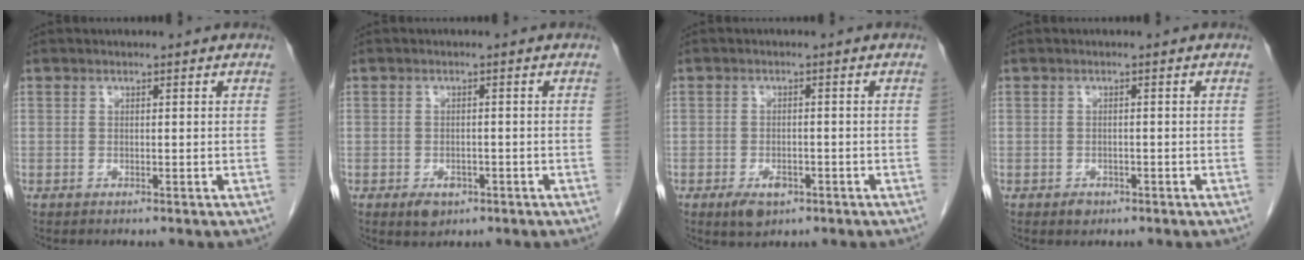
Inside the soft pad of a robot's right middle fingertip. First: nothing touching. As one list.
[{"total": 2.7, "force": [-1.5, 1.7, 1.5], "torque": [-0.025, -0.001, -0.013]}, {"total": 3.5, "force": [-1.9, 1.8, 2.3], "torque": [-0.042, -0.002, -0.024]}, {"total": 1.5, "force": [-0.9, 1.0, 0.6], "torque": [-0.010, 0.002, -0.009]}]